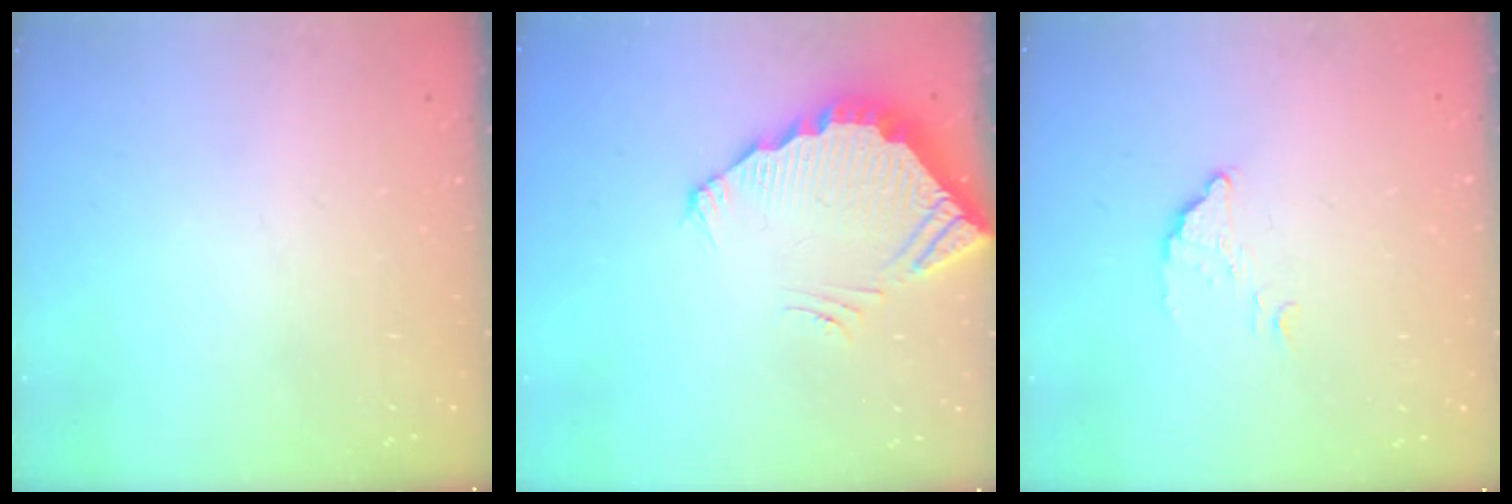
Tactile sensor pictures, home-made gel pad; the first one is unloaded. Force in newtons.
{"total": 3.8, "press": 3.8, "slide": 0.2}
{"total": 2.9, "press": 2.9, "slide": 0.1}